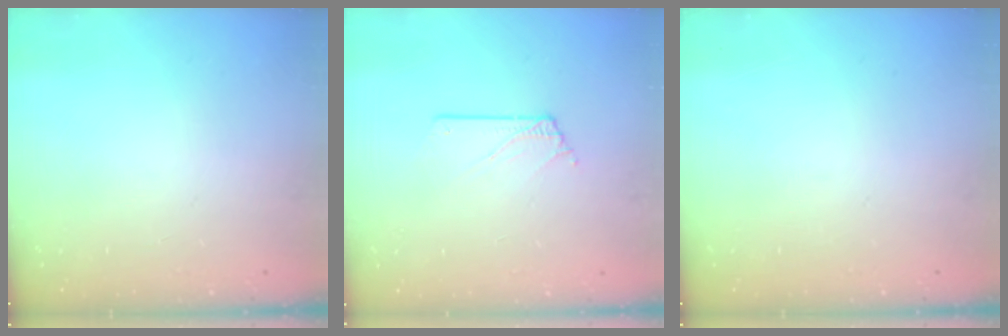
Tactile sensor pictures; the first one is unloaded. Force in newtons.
{"total": 1.4, "press": 1.4, "slide": 0.2}
{"total": 0.0}